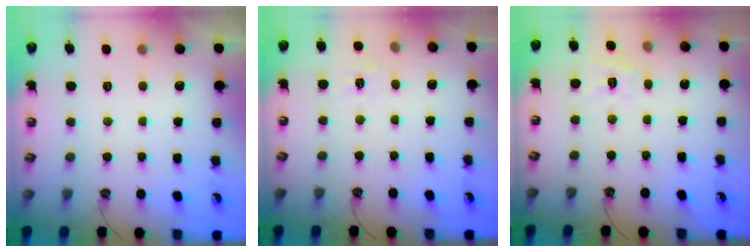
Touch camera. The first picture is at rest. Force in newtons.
{"total": 5.1, "press": 5.1, "slide": 0.7}
{"total": 5.6, "press": 5.6, "slide": 0.0}